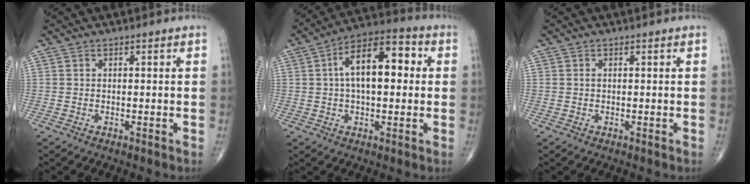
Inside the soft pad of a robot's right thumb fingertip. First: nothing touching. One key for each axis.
{"total": 13.9, "fx": 2.0, "fy": 6.9, "fz": 11.9, "tx": -0.181, "ty": 0.029, "tz": 0.024}
{"total": 0.6, "fx": 0.0, "fy": 0.4, "fz": 0.4, "tx": -0.008, "ty": 0.000, "tz": 0.001}